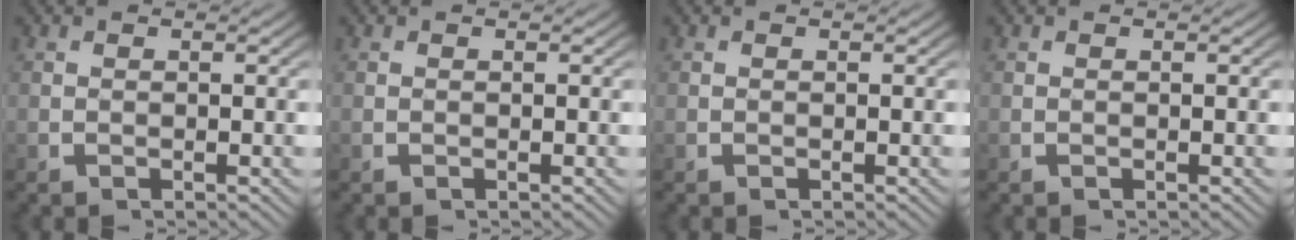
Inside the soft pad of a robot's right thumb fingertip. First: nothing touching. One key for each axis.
{"total": 0.0}
{"total": 0.0}
{"total": 0.0}